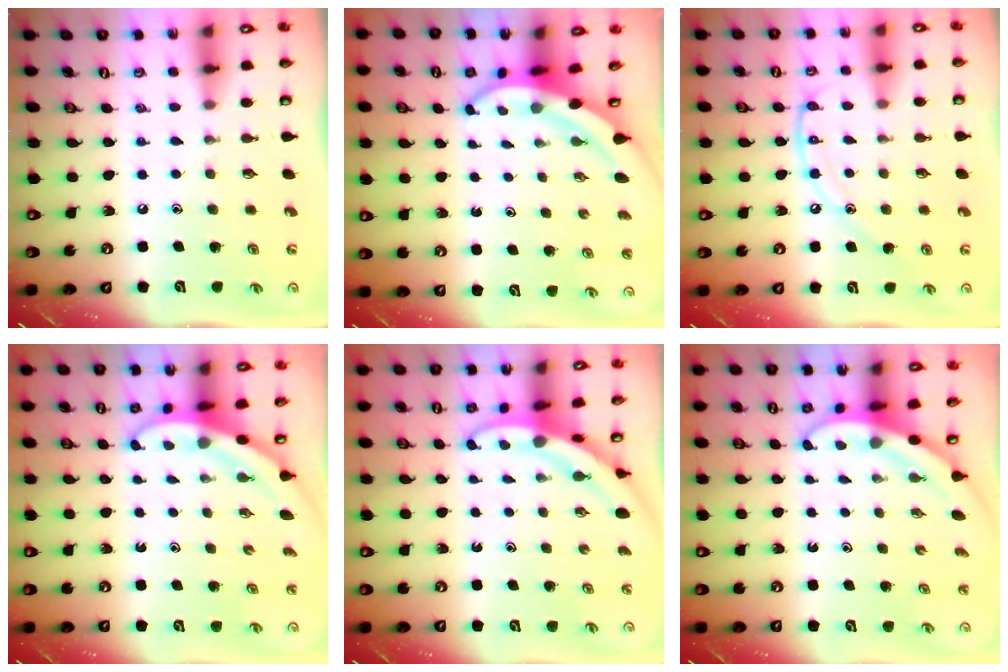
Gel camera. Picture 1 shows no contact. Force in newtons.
{"total": 4.4, "press": 4.4, "slide": 0.4}
{"total": 11.2, "press": 11.2, "slide": 1.2}
{"total": 2.9, "press": 2.9, "slide": 0.1}
{"total": 3.7, "press": 3.7, "slide": 0.5}
{"total": 3.2, "press": 3.2, "slide": 0.1}